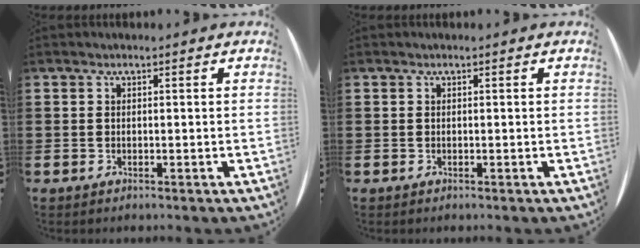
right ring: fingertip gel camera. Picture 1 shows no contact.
{"total": 0.0}